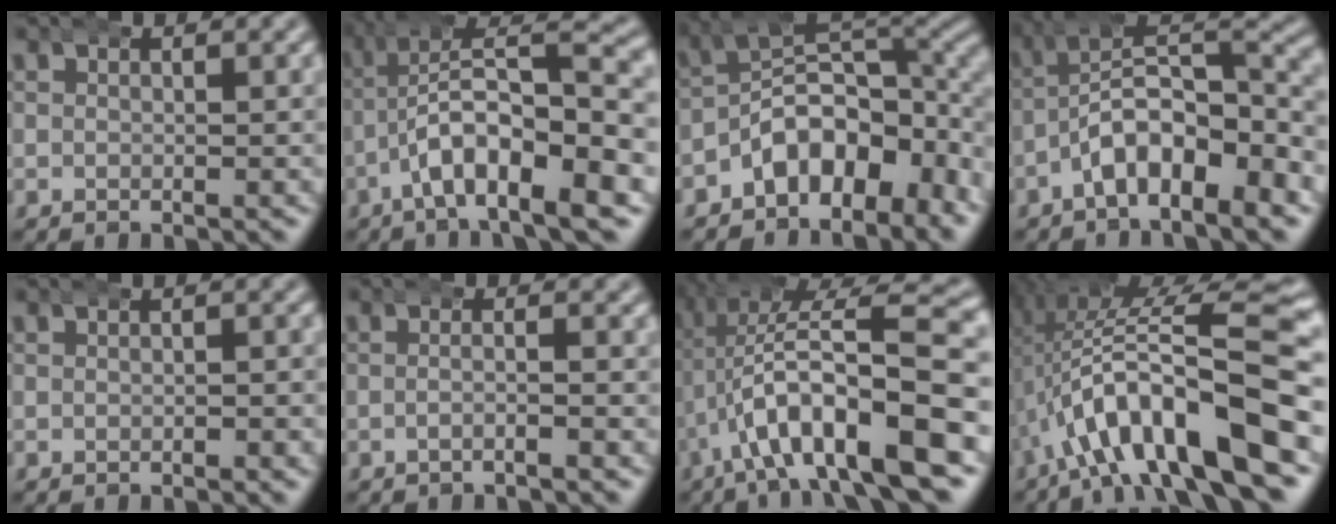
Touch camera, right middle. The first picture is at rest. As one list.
[{"total": 9.7, "force": [-1.8, 4.0, 8.6], "torque": [-0.133, 0.000, -0.026]}, {"total": 11.5, "force": [-2.9, 7.6, 8.1], "torque": [-0.110, -0.011, -0.045]}, {"total": 8.6, "force": [-1.6, 4.9, 6.9], "torque": [-0.096, 0.000, -0.033]}, {"total": 0.7, "force": [-0.3, 0.4, 0.5], "torque": [-0.004, 0.003, -0.007]}, {"total": 1.5, "force": [-0.9, -0.2, 1.2], "torque": [-0.019, 0.002, -0.020]}, {"total": 13.6, "force": [-1.6, 5.8, 12.2], "torque": [-0.193, 0.003, -0.018]}, {"total": 13.6, "force": [-0.9, 5.6, 12.4], "torque": [-0.197, 0.010, -0.011]}]